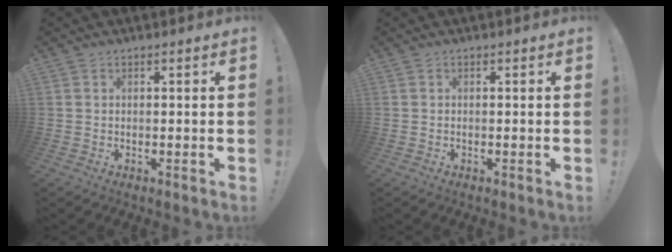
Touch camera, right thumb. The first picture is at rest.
{"total": 0.0}